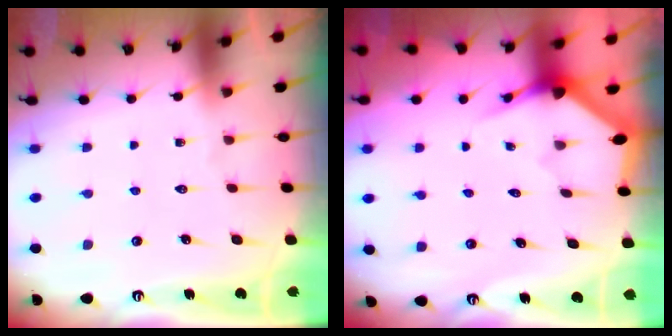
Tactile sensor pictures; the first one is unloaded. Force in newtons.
{"total": 3.5, "press": 3.5, "slide": 0.1}